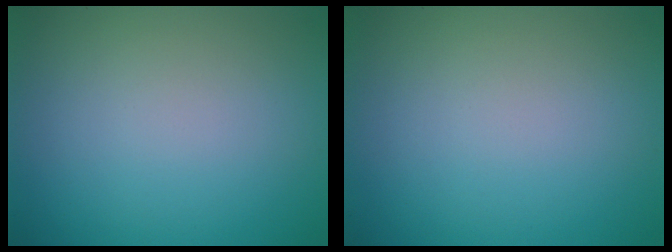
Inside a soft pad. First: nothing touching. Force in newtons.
{"total": 0.0}